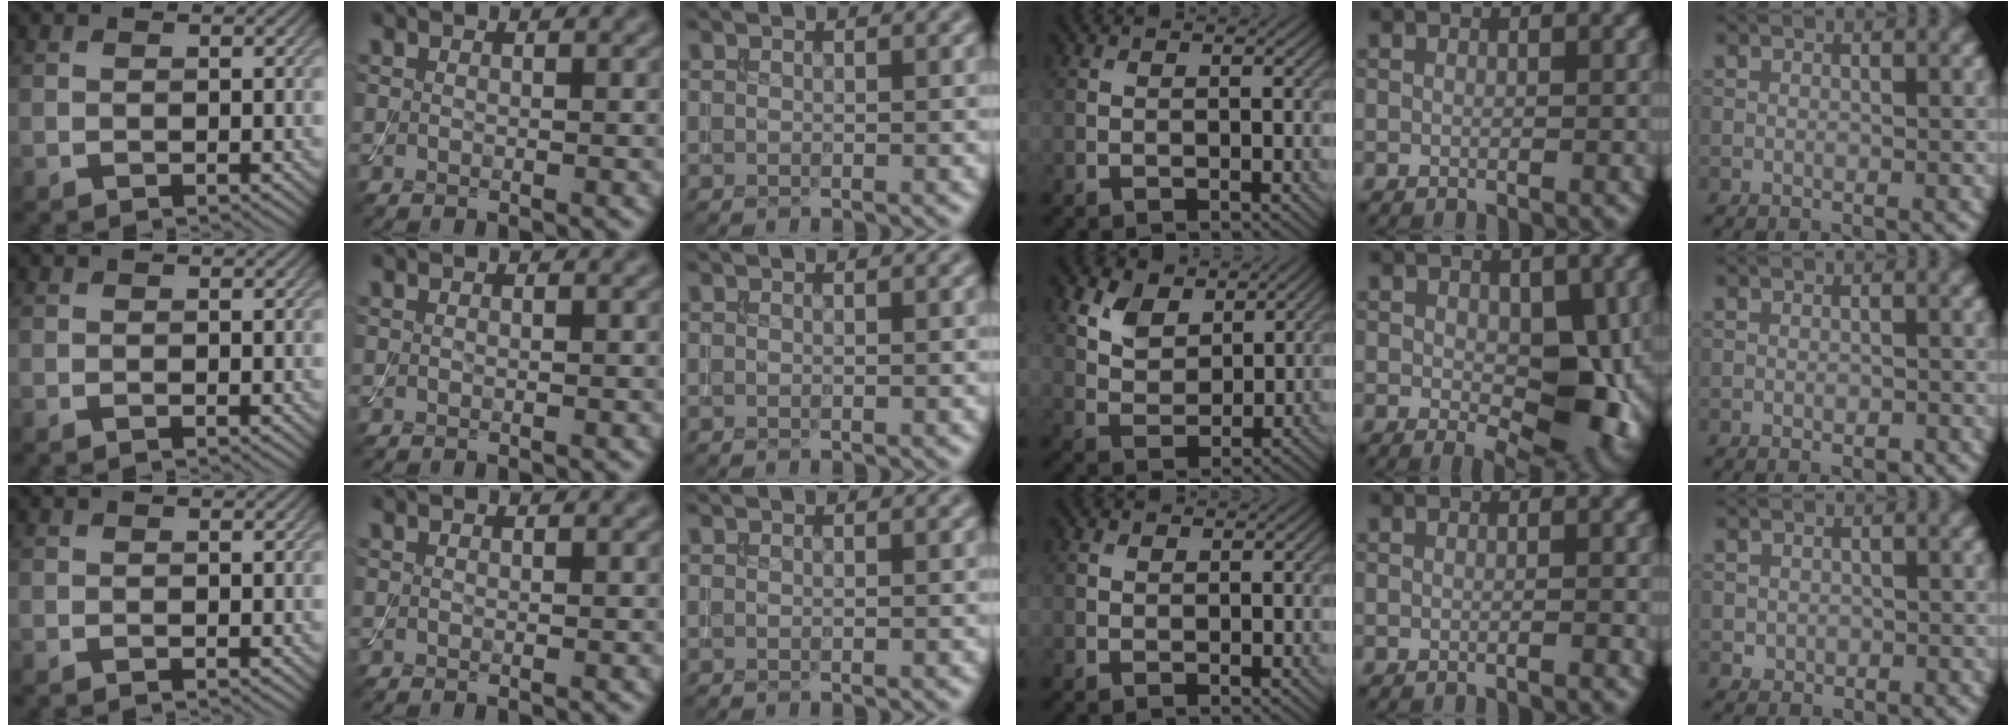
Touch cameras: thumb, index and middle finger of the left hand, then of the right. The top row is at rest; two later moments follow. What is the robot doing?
{"motion": "assemble", "object": "toy tower of hanoi"}